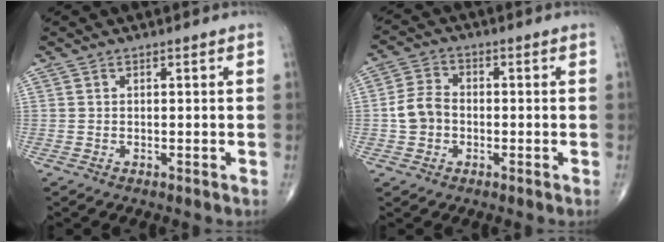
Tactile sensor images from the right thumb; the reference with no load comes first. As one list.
[{"total": 5.7, "force": [-1.0, 4.5, 3.3], "torque": [-0.060, 0.020, -0.026]}]